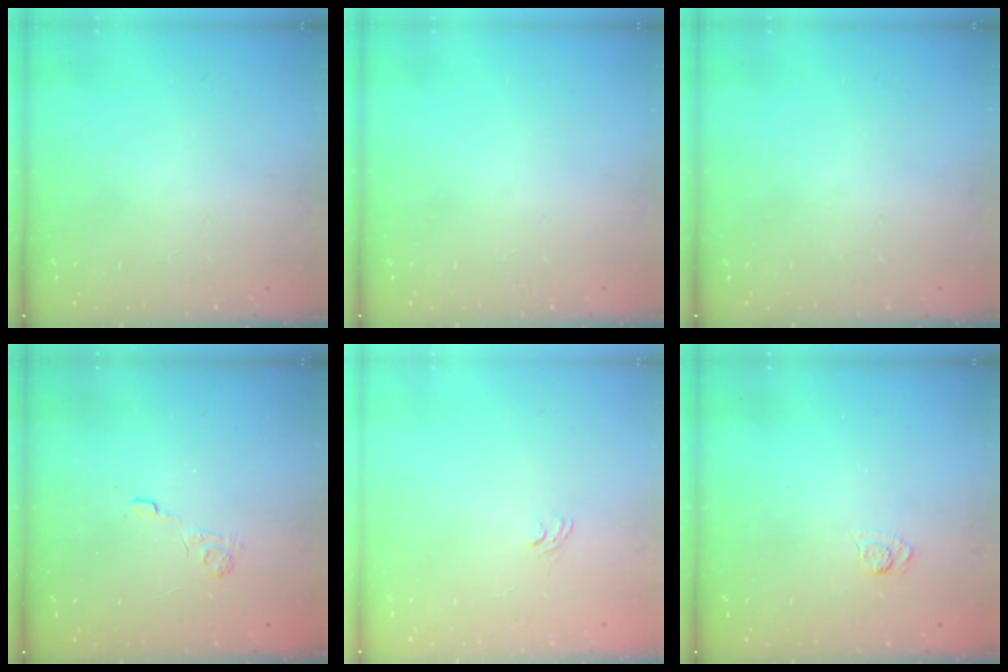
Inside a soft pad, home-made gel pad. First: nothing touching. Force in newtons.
{"total": 0.0}
{"total": 0.0}
{"total": 2.9, "press": 2.4, "slide": 1.5}
{"total": 2.4, "press": 2.1, "slide": 1.1}
{"total": 2.7, "press": 2.3, "slide": 1.4}